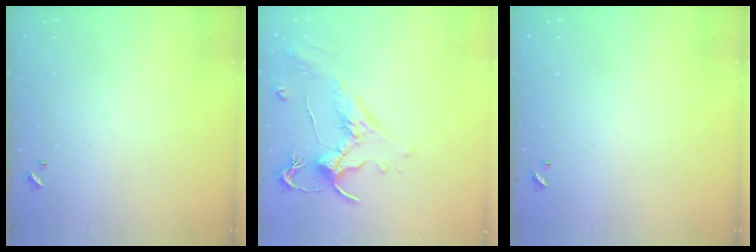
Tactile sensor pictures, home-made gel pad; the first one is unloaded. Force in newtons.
{"total": 1.8, "press": 1.2, "slide": 1.3}
{"total": 0.0}